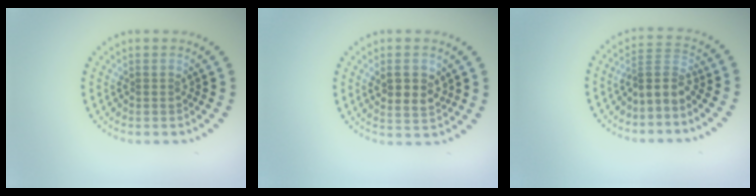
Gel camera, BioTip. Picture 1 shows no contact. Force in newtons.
{"total": 3.0, "press": 2.9, "slide": 0.6}
{"total": 2.7, "press": 1.9, "slide": 1.9}